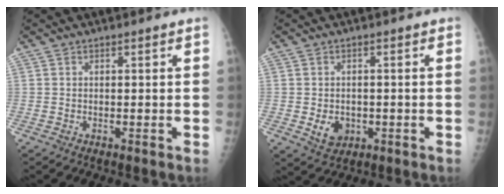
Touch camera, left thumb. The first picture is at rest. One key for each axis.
{"total": 4.4, "fx": -0.9, "fy": 3.6, "fz": 2.4, "tx": -0.021, "ty": 0.000, "tz": -0.003}